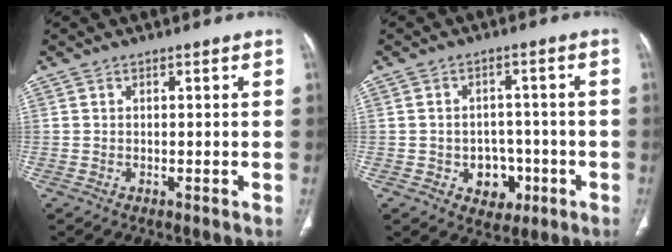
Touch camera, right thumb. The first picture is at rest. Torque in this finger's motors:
{"motor_torque": [-0.08, 0.11, -0.26, 0.24, 0.08]}